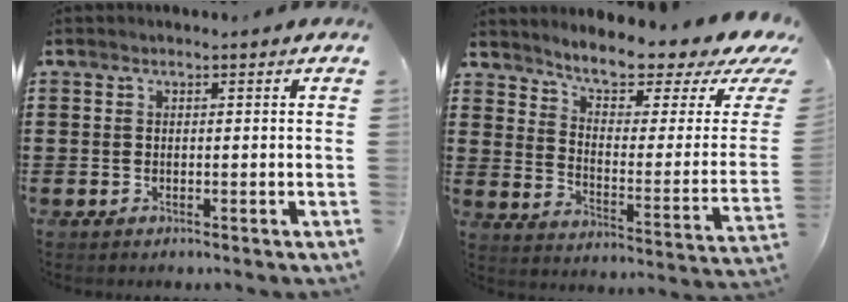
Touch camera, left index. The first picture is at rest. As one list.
[{"total": 6.7, "force": [5.8, 0.9, 3.3], "torque": [-0.075, -0.048, 0.095]}]